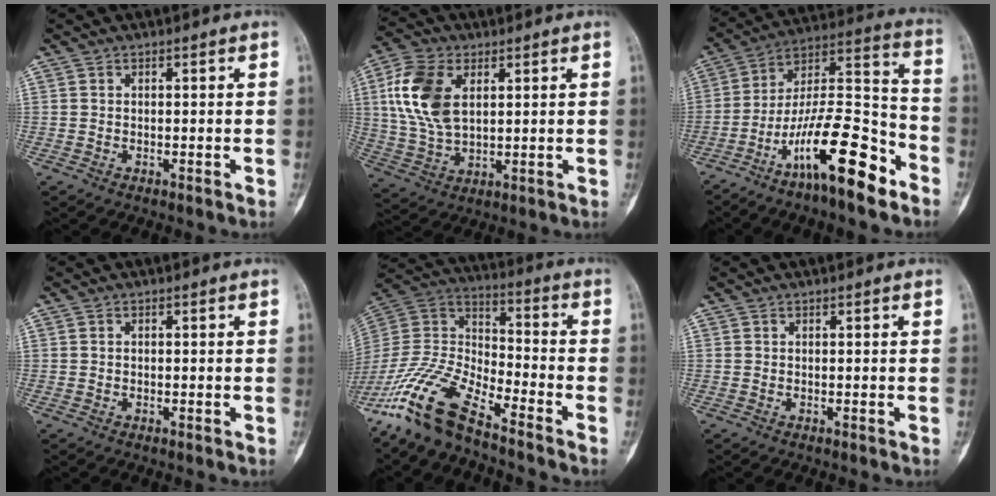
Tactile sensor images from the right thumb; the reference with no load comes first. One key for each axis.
{"total": 13.6, "fx": 3.8, "fy": 8.1, "fz": 10.3, "tx": -0.209, "ty": -0.004, "tz": 0.075}
{"total": 19.3, "fx": -11.1, "fy": 5.1, "fz": 14.9, "tx": -0.257, "ty": 0.086, "tz": -0.191}
{"total": 0.0}
{"total": 15.4, "fx": -11.8, "fy": 4.7, "fz": 8.8, "tx": -0.175, "ty": 0.068, "tz": -0.235}
{"total": 0.0}